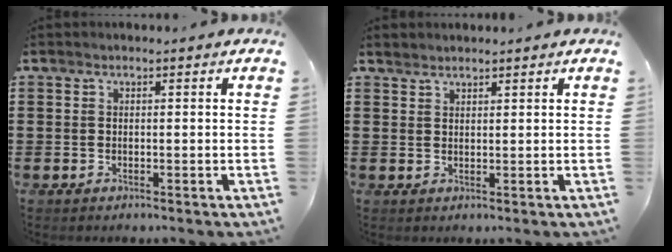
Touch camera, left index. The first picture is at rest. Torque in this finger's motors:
{"motor_torque": [2.14, 0.00, 0.05, -0.01]}